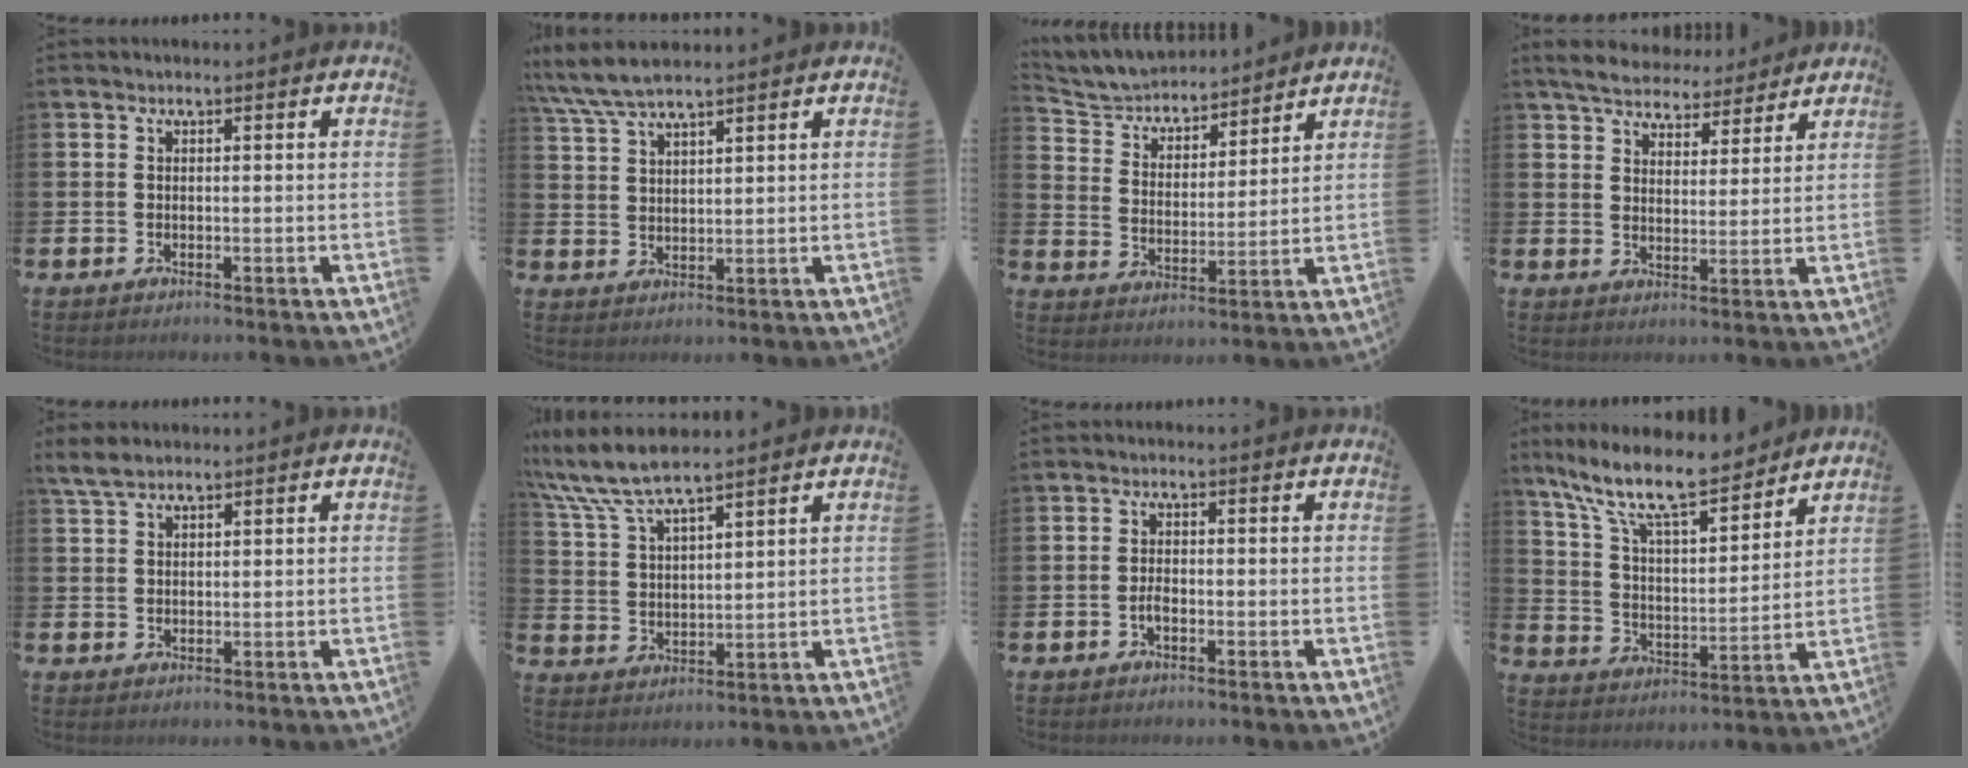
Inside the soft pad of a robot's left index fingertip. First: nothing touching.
{"total": 6.0, "force": [5.5, 0.9, 2.4], "torque": [-0.068, -0.010, 0.102]}
{"total": 5.4, "force": [5.2, 1.4, 0.5], "torque": [-0.045, -0.040, 0.087]}
{"total": 5.9, "force": [5.6, 1.5, 0.7], "torque": [-0.039, -0.031, 0.102]}
{"total": 2.9, "force": [2.3, 1.1, 1.3], "torque": [-0.031, 0.001, 0.044]}
{"total": 7.4, "force": [6.8, 0.9, 2.8], "torque": [-0.084, -0.022, 0.124]}
{"total": 1.5, "force": [-0.7, 0.6, 1.2], "torque": [-0.029, 0.003, -0.013]}
{"total": 12.1, "force": [10.4, 2.8, 5.6], "torque": [-0.145, -0.057, 0.182]}